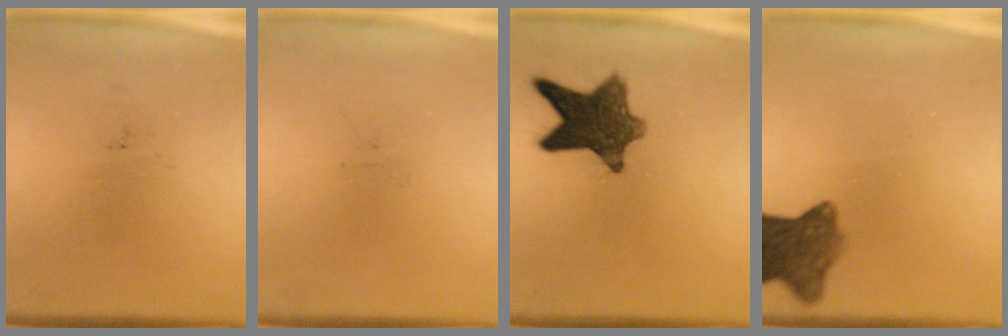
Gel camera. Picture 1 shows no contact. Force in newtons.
{"total": 0.0}
{"total": 10.7}
{"total": 7.6}